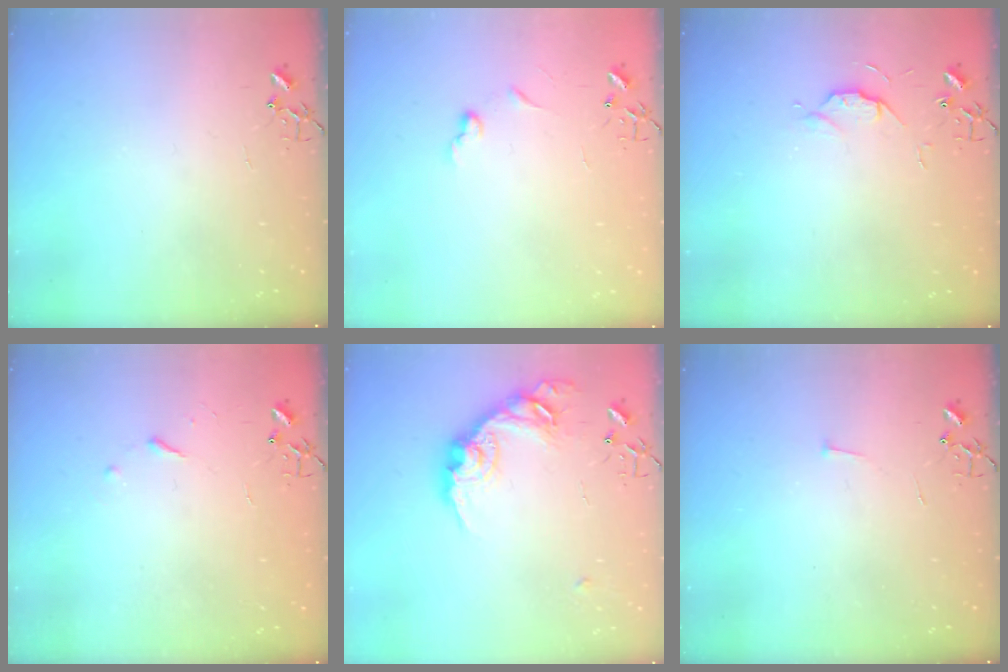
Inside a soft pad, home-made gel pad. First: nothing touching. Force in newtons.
{"total": 5.7, "press": 5.6, "slide": 0.8}
{"total": 5.0, "press": 4.9, "slide": 0.7}
{"total": 3.9, "press": 3.9, "slide": 0.5}
{"total": 18.5, "press": 18.5, "slide": 0.9}
{"total": 3.0, "press": 2.9, "slide": 0.3}